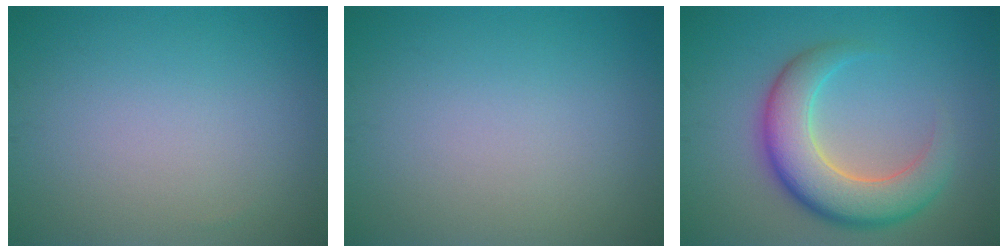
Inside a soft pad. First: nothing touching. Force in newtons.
{"total": 0.0}
{"total": 7.3, "press": 7.2, "slide": 0.6}